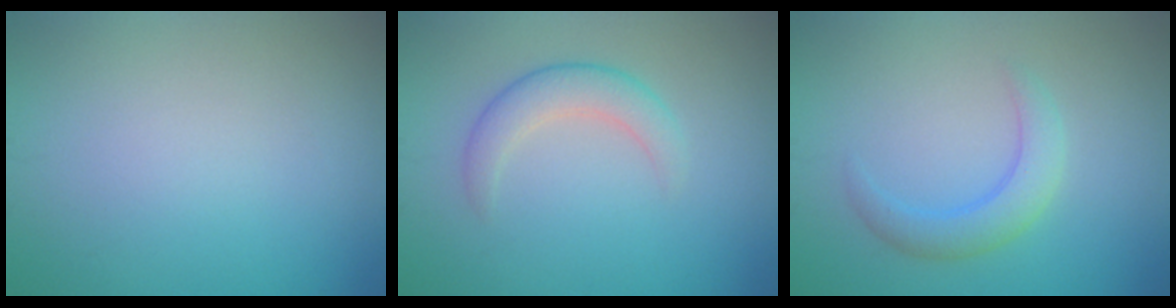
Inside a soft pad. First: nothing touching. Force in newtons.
{"total": 2.8, "press": 2.8, "slide": 0.2}
{"total": 2.7, "press": 2.7, "slide": 0.2}